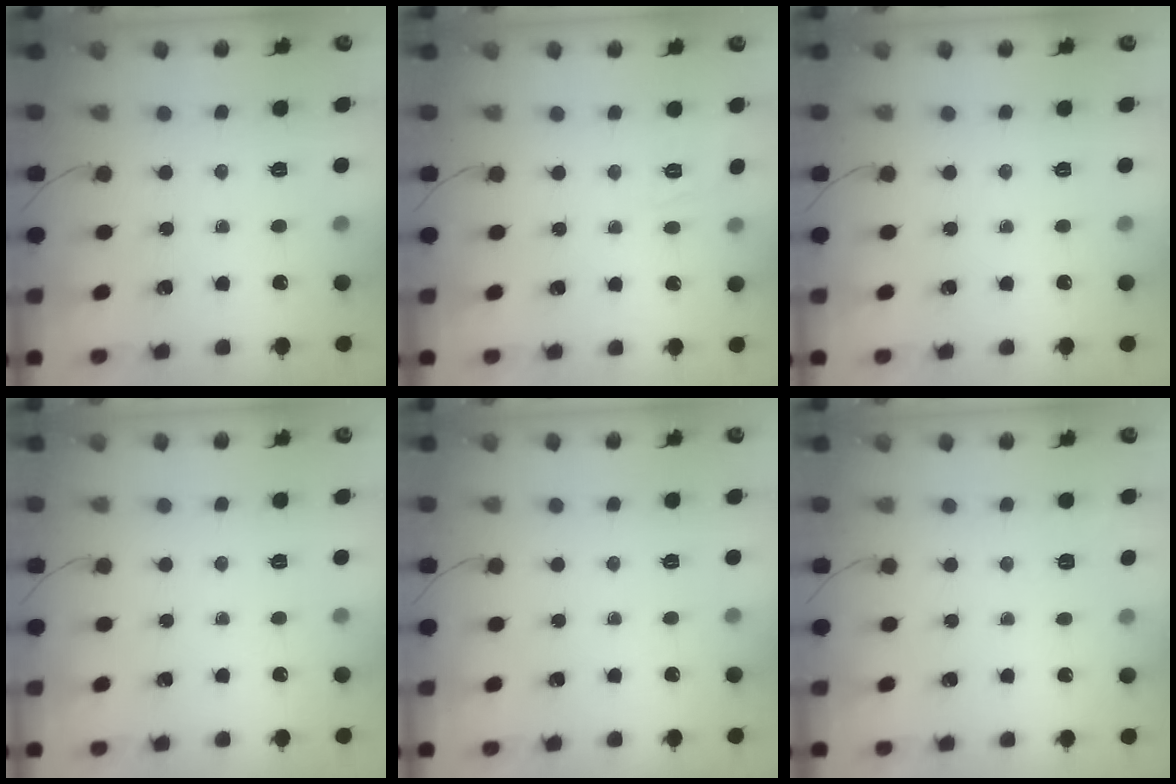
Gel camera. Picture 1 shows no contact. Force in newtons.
{"total": 7.8, "press": 7.5, "slide": 2.0}
{"total": 0.0}
{"total": 0.0}
{"total": 0.0}
{"total": 2.3, "press": 1.5, "slide": 1.8}